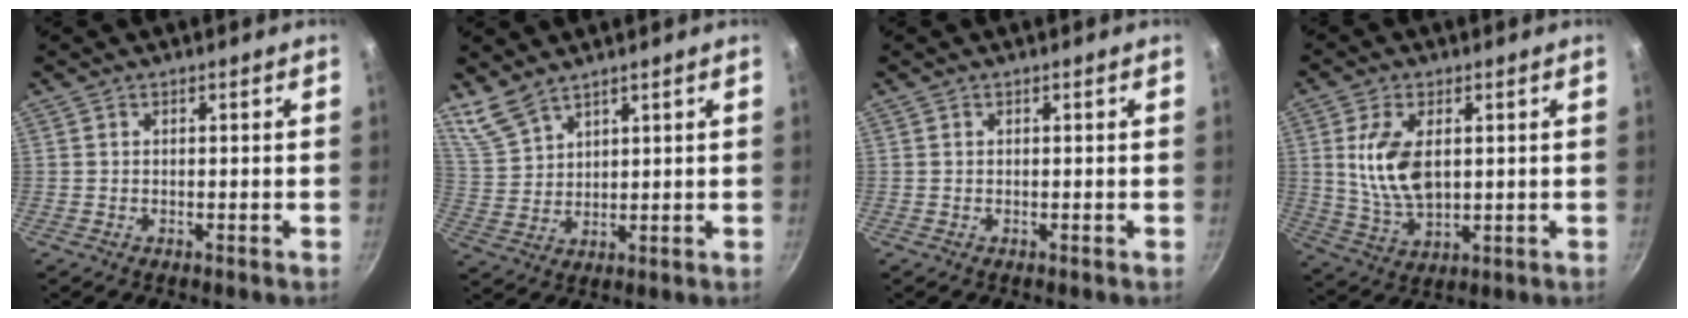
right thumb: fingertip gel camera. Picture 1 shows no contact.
{"total": 6.4, "force": [5.5, 2.4, 2.2], "torque": [-0.039, -0.021, 0.125]}
{"total": 0.0}
{"total": 10.8, "force": [1.9, 6.0, 8.7], "torque": [-0.163, -0.016, 0.044]}